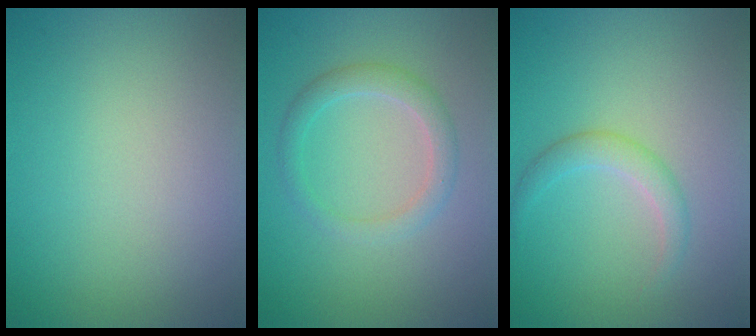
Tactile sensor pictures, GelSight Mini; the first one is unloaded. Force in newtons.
{"total": 2.4, "press": 2.4, "slide": 0.2}
{"total": 1.9, "press": 1.9, "slide": 0.2}